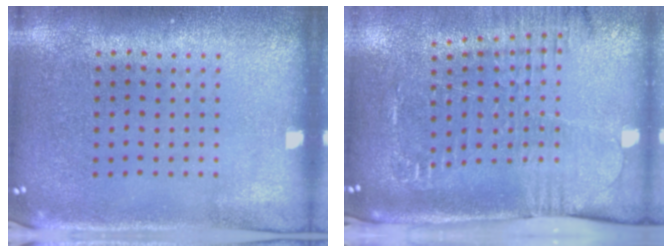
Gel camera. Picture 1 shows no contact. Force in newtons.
{"total": 2.5, "press": 2.1, "slide": 1.3}